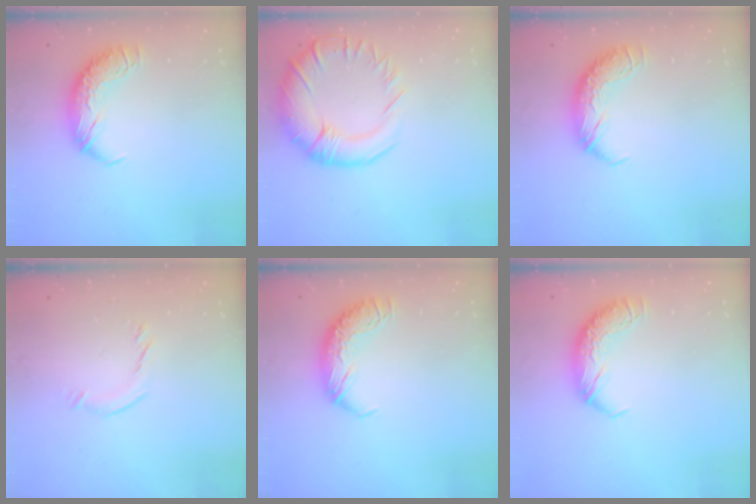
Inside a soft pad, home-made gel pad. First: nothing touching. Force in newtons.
{"total": 8.1, "press": 6.7, "slide": 4.5}
{"total": 0.0}
{"total": 5.5, "press": 5.4, "slide": 0.8}
{"total": 0.0}
{"total": 0.0}